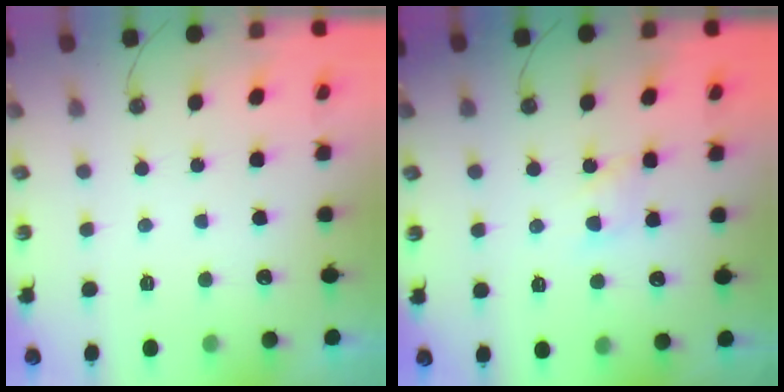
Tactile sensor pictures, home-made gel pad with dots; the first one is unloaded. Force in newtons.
{"total": 5.6, "press": 5.6, "slide": 0.8}